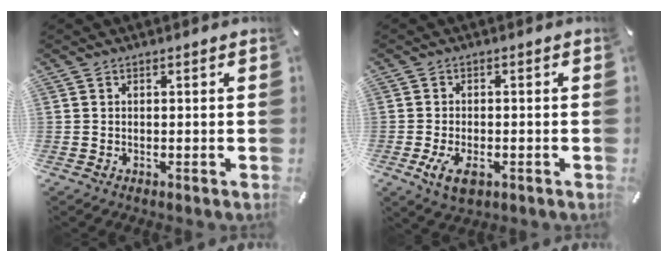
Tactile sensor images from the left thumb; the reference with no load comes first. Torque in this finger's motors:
{"motor_torque": [0.05, 0.29, 0.28, 0.25, 0.03]}